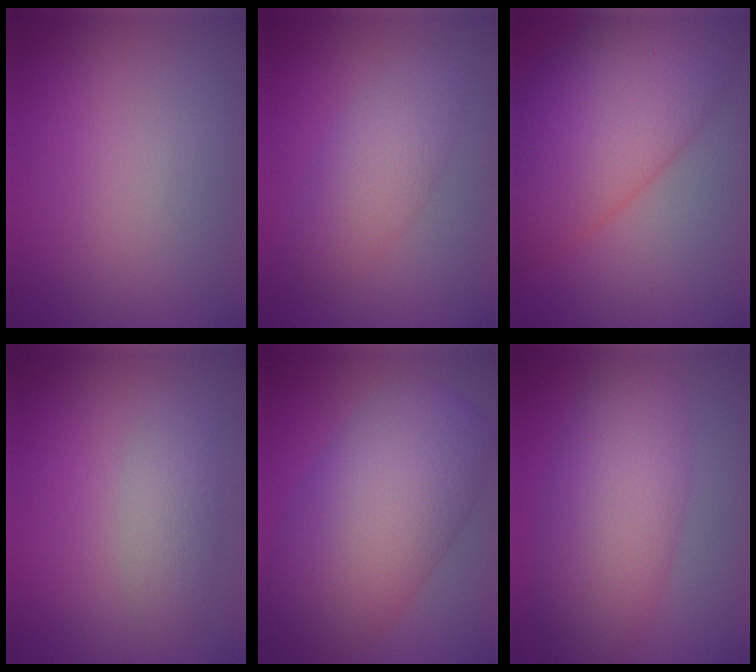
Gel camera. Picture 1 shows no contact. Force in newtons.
{"total": 3.5, "press": 3.5, "slide": 0.2}
{"total": 11.5, "press": 11.5, "slide": 0.3}
{"total": 2.2, "press": 2.2, "slide": 0.1}
{"total": 11.3, "press": 11.3, "slide": 0.4}
{"total": 7.1, "press": 7.1, "slide": 0.0}